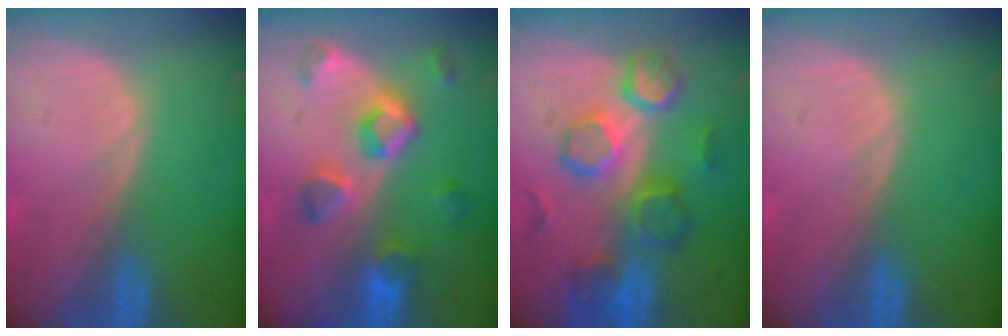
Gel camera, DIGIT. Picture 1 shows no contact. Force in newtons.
{"total": 7.3, "press": 7.1, "slide": 1.7}
{"total": 9.9, "press": 9.4, "slide": 3.1}
{"total": 0.0}